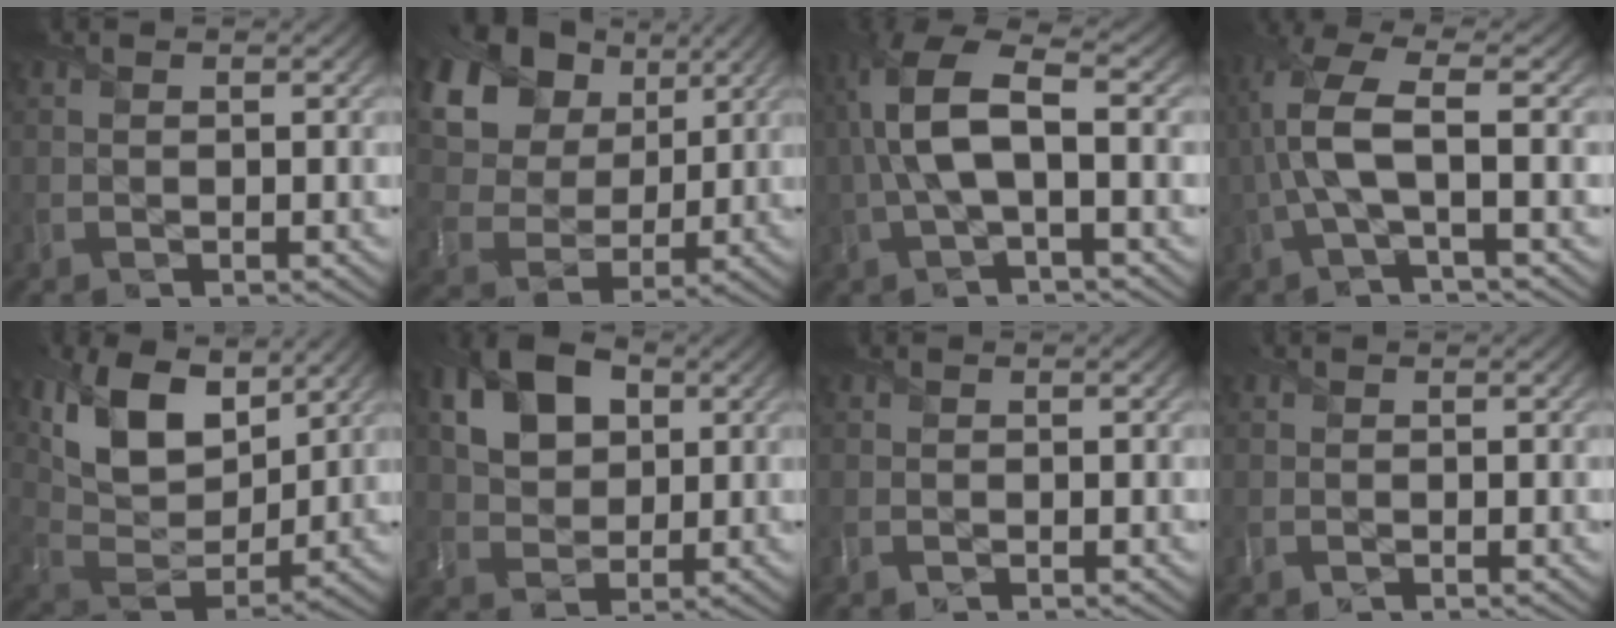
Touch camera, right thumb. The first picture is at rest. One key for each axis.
{"total": 18.7, "fx": 8.5, "fy": 13.3, "fz": 9.9, "tx": -0.265, "ty": 0.048, "tz": 0.179}
{"total": 9.5, "fx": 0.0, "fy": 3.7, "fz": 8.8, "tx": -0.205, "ty": 0.015, "tz": -0.008}
{"total": 8.0, "fx": -0.5, "fy": 2.3, "fz": 7.7, "tx": -0.184, "ty": 0.017, "tz": -0.019}
{"total": 13.1, "fx": 6.9, "fy": 7.2, "fz": 8.6, "tx": -0.197, "ty": 0.003, "tz": 0.123}
{"total": 10.1, "fx": 3.5, "fy": 6.7, "fz": 6.6, "tx": -0.152, "ty": 0.017, "tz": 0.052}
{"total": 0.0}
{"total": 0.0}